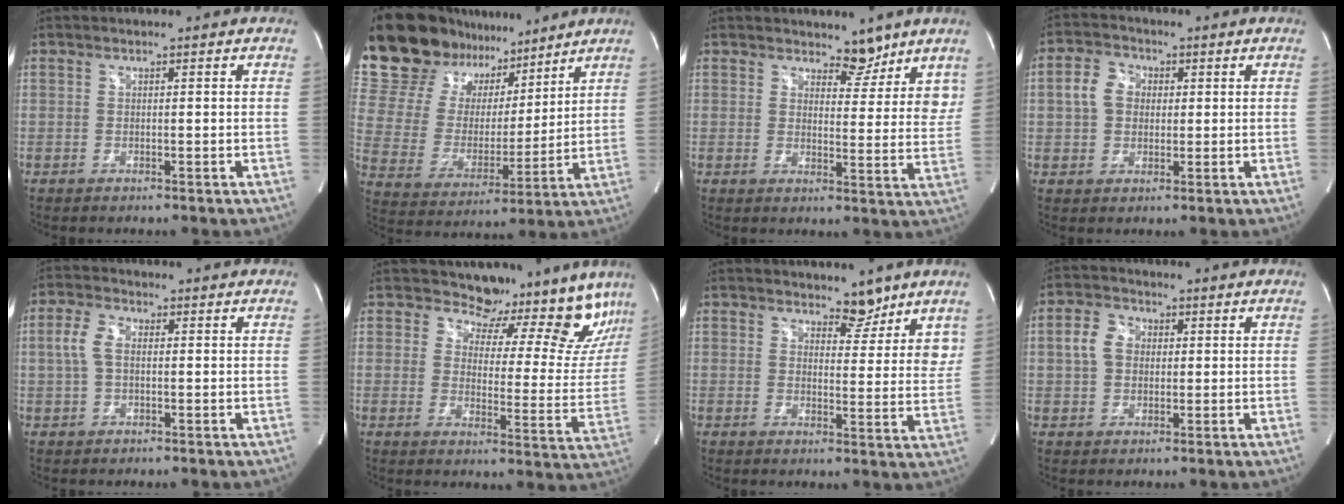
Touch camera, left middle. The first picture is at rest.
{"total": 19.0, "force": [16.3, 8.2, 5.2], "torque": [-0.096, 0.024, 0.292]}
{"total": 6.6, "force": [5.8, 2.6, 1.9], "torque": [-0.003, -0.021, 0.069]}
{"total": 5.2, "force": [0.7, 4.2, 3.0], "torque": [-0.068, 0.022, 0.015]}
{"total": 3.8, "force": [0.3, 2.0, 3.3], "torque": [-0.089, 0.017, 0.008]}
{"total": 19.2, "force": [17.7, 4.6, 5.7], "torque": [-0.049, -0.080, 0.186]}
{"total": 6.2, "force": [5.4, 2.3, 2.0], "torque": [-0.008, -0.019, 0.067]}
{"total": 4.8, "force": [0.7, 3.8, 2.9], "torque": [-0.067, 0.020, 0.015]}